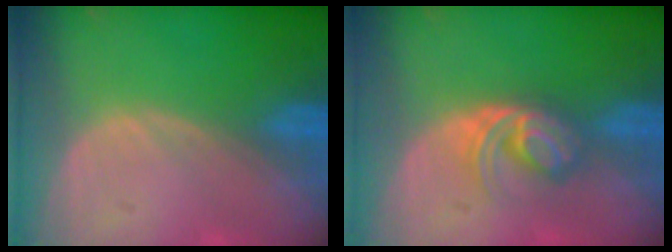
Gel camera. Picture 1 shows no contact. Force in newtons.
{"total": 5.9, "press": 5.1, "slide": 3.1}